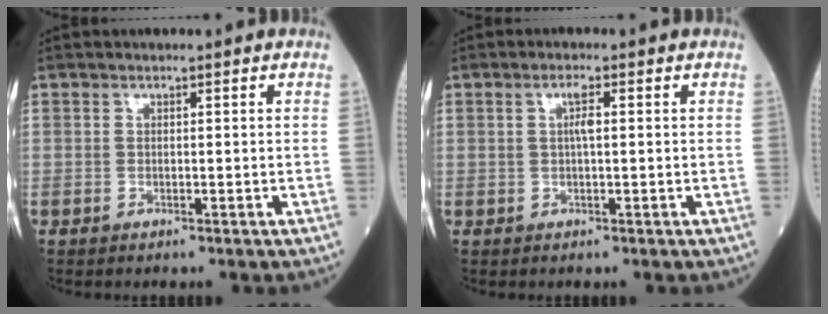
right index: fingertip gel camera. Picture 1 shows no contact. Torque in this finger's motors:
{"motor_torque": [0.56, 0.15, 0.25, 0.07]}